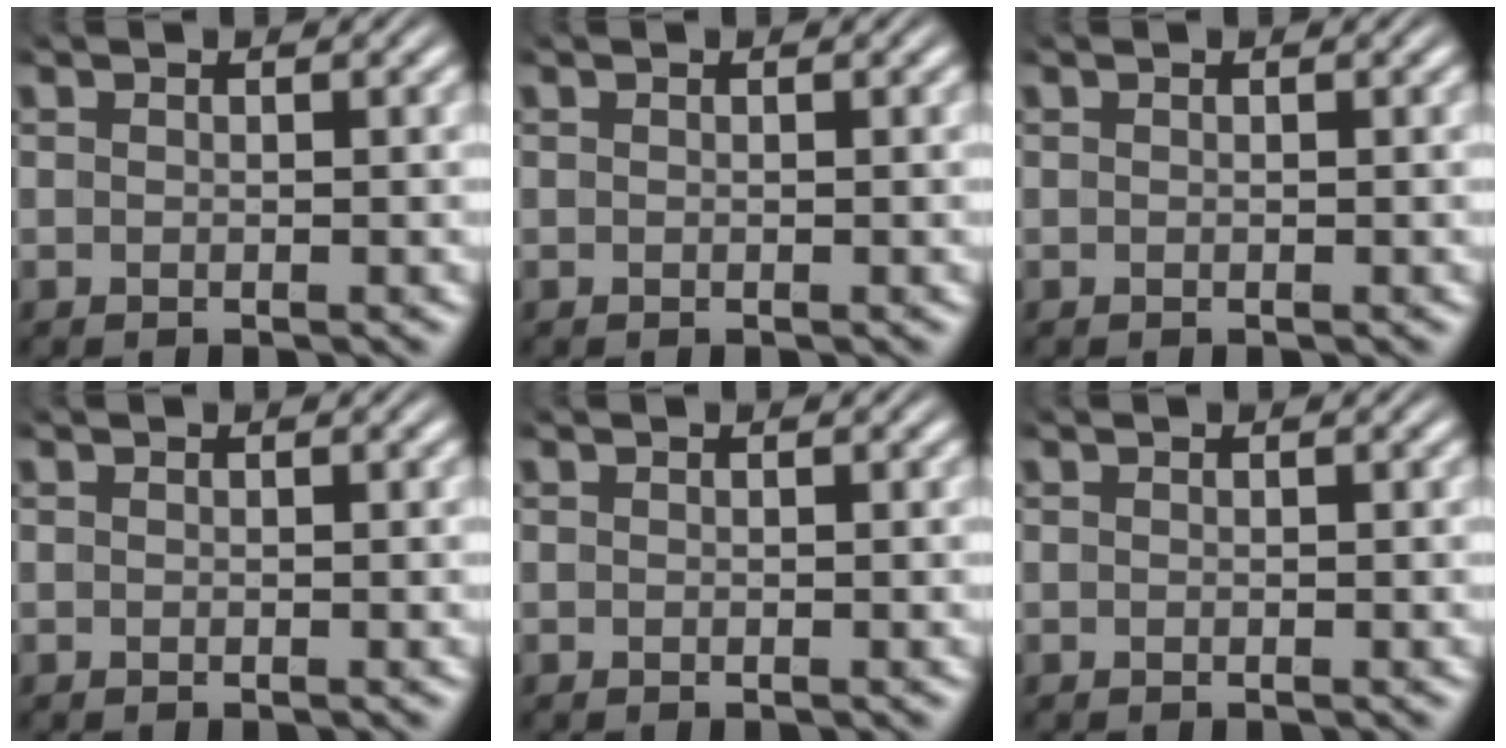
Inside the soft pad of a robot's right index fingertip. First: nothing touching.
{"total": 0.0}
{"total": 0.0}
{"total": 0.0}
{"total": 0.0}
{"total": 0.0}